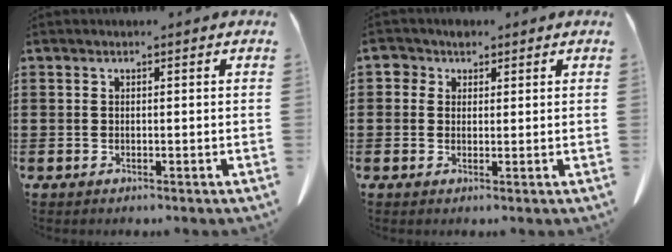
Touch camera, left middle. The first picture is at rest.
{"total": 2.6, "force": [1.4, 2.0, 0.8], "torque": [-0.017, 0.006, 0.022]}